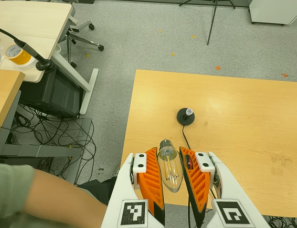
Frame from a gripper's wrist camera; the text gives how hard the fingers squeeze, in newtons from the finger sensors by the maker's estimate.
{"total": 17.8, "left": 19.0, "right": 16.6}